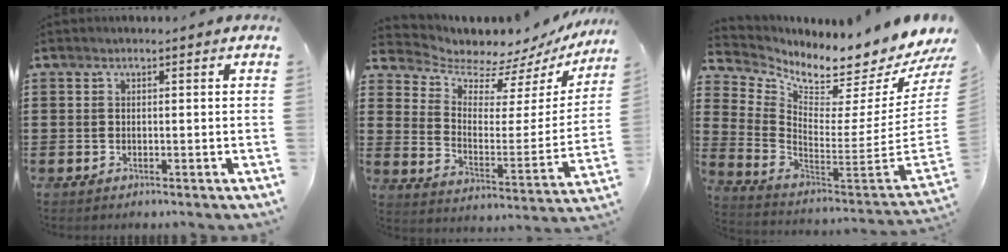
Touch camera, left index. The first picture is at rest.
{"total": 5.2, "force": [4.9, 1.8, 0.7], "torque": [-0.035, -0.051, 0.076]}
{"total": 3.2, "force": [3.1, 0.6, 0.7], "torque": [-0.027, -0.063, 0.045]}